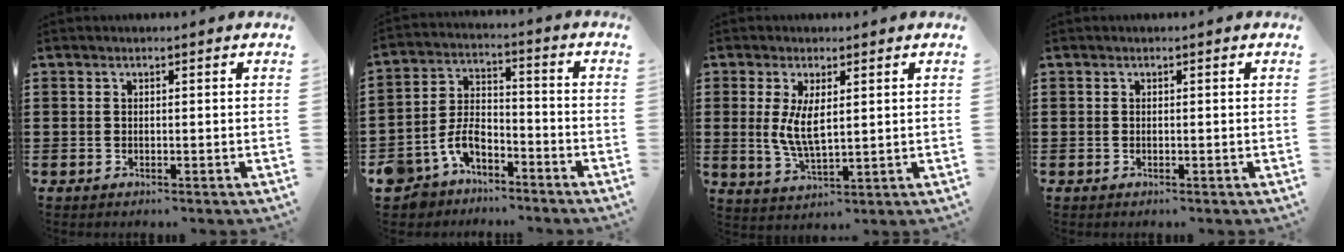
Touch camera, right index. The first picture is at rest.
{"total": 6.8, "force": [-4.9, 3.5, 3.2], "torque": [-0.089, 0.009, -0.101]}
{"total": 5.6, "force": [0.8, 2.3, 5.1], "torque": [-0.098, 0.000, 0.010]}
{"total": 0.0}